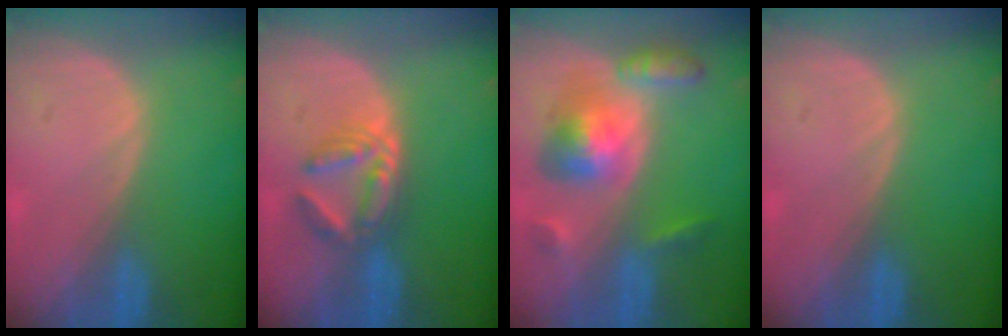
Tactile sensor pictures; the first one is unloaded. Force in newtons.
{"total": 6.0, "press": 5.4, "slide": 2.7}
{"total": 8.1, "press": 8.1, "slide": 0.5}
{"total": 0.0}